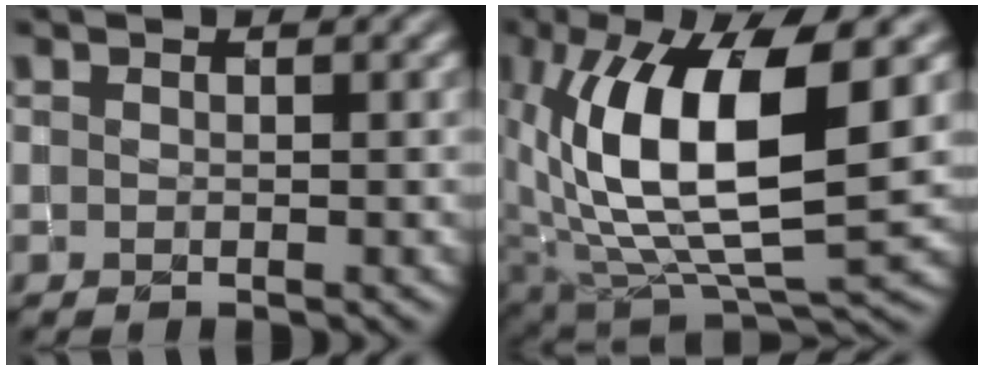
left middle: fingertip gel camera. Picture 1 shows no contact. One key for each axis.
{"total": 12.4, "fx": 2.1, "fy": 5.2, "fz": 11.0, "tx": -0.199, "ty": -0.005, "tz": 0.042}